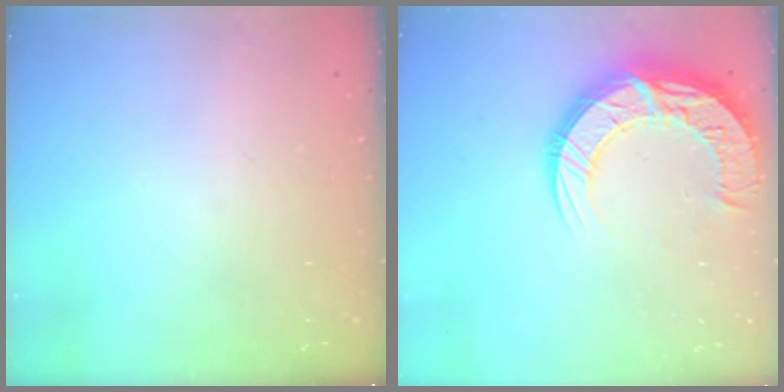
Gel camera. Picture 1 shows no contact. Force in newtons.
{"total": 18.8, "press": 18.7, "slide": 1.5}